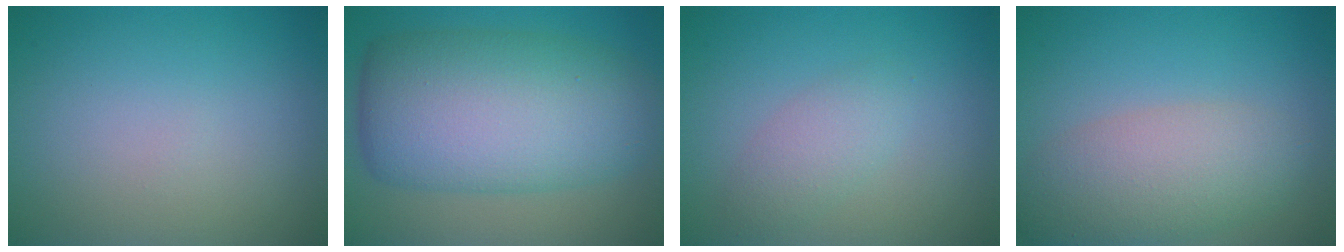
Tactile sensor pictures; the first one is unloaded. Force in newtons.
{"total": 11.7, "press": 11.7, "slide": 0.0}
{"total": 2.2, "press": 2.2, "slide": 0.2}
{"total": 5.4, "press": 5.4, "slide": 0.3}